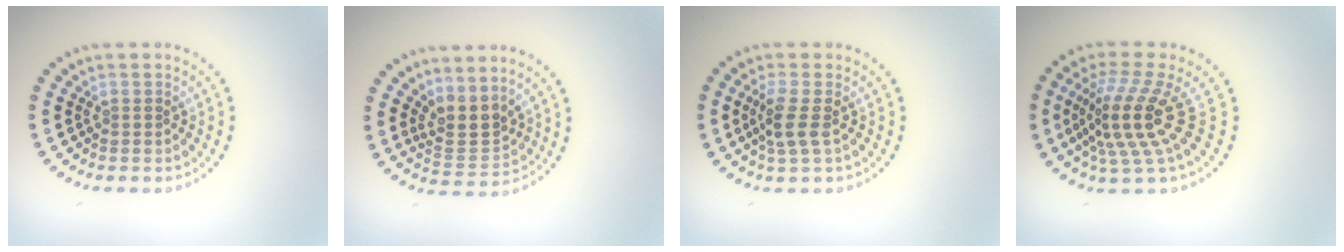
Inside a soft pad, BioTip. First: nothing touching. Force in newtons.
{"total": 3.0, "press": 2.3, "slide": 1.9}
{"total": 2.5, "press": 2.2, "slide": 1.2}
{"total": 5.2, "press": 3.6, "slide": 3.7}